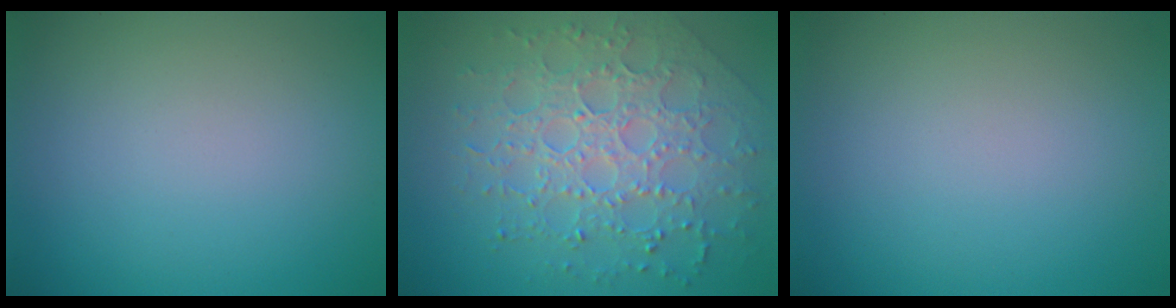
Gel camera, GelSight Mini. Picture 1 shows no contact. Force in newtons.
{"total": 7.4, "press": 5.4, "slide": 5.1}
{"total": 0.0}